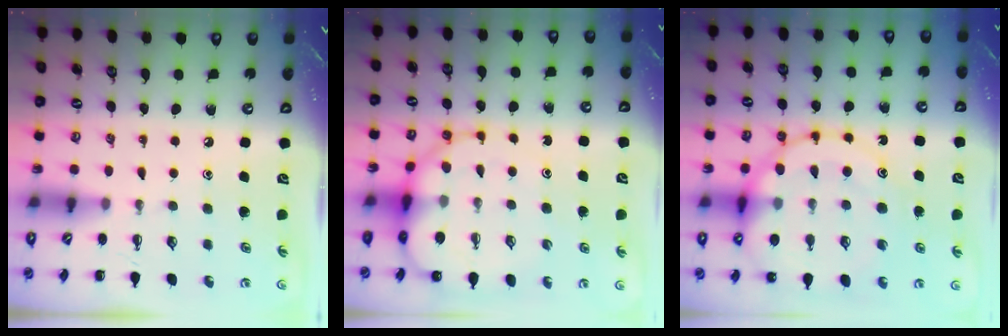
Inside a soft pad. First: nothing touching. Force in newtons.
{"total": 11.3, "press": 10.9, "slide": 3.1}
{"total": 21.0, "press": 20.8, "slide": 2.9}